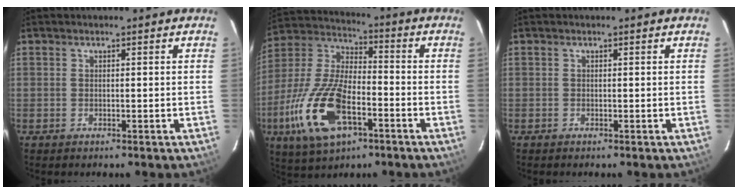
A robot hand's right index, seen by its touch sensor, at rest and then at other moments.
{"total": 19.3, "force": [-7.7, 9.0, 15.2], "torque": [-0.337, -0.014, -0.143]}
{"total": 0.0}